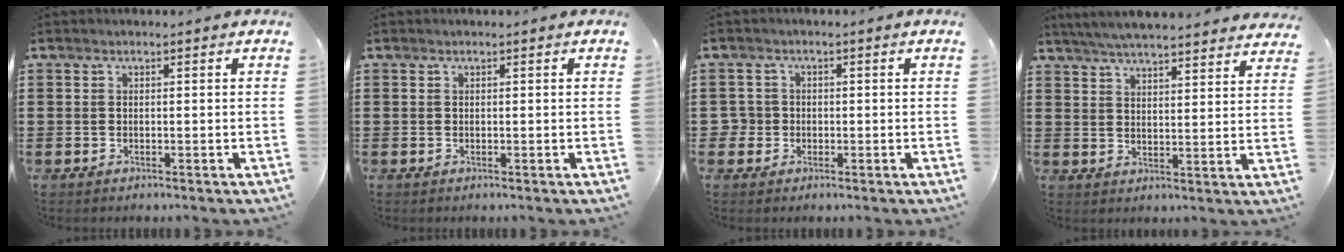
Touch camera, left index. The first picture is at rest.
{"total": 0.0}
{"total": 2.2, "force": [-0.4, 2.2, 0.3], "torque": [-0.024, 0.001, -0.015]}
{"total": 5.5, "force": [5.3, -0.3, 1.4], "torque": [-0.045, -0.025, 0.094]}